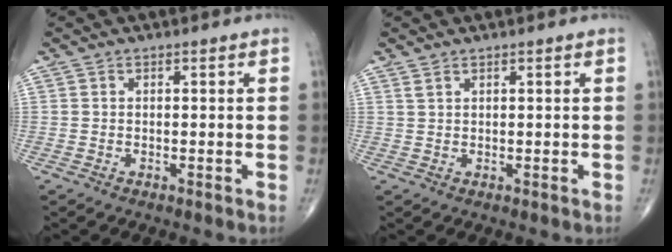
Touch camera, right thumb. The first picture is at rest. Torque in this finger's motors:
{"motor_torque": [-0.43, 0.24, -0.04, 0.08, 0.06]}